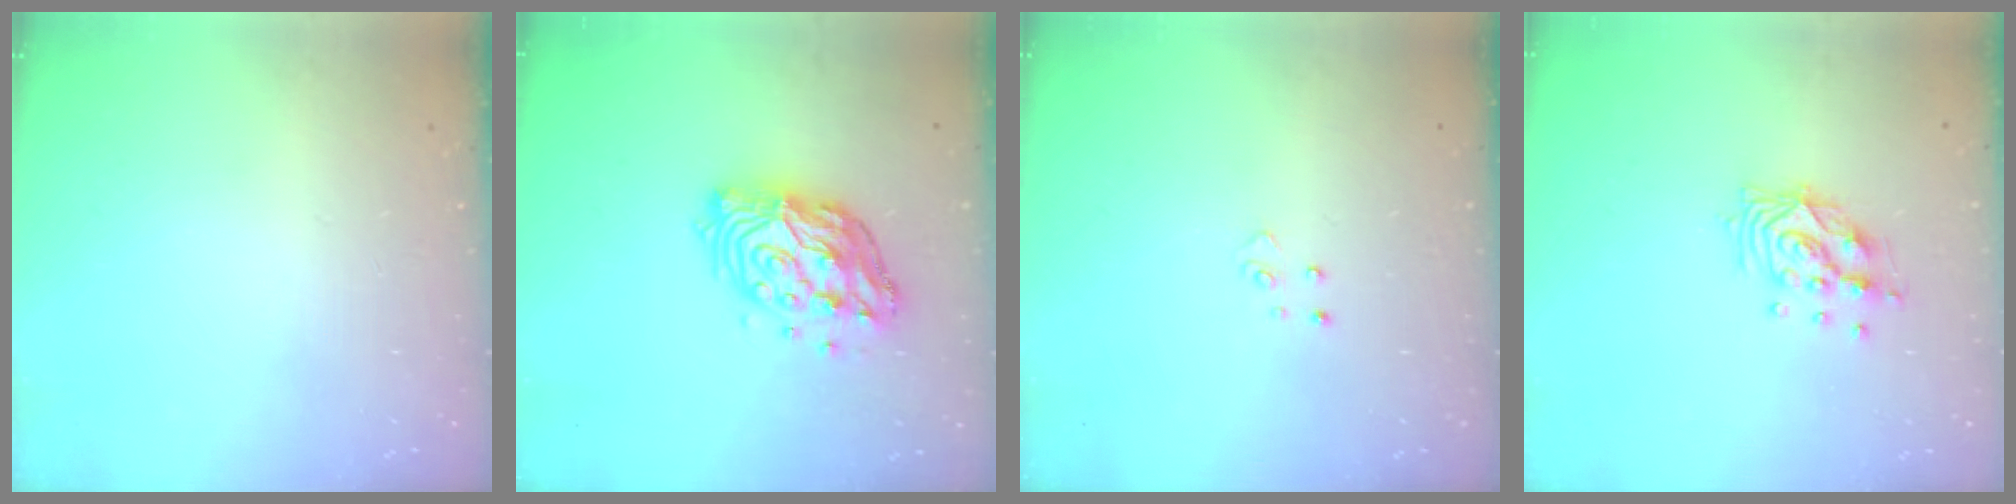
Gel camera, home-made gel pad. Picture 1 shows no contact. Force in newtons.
{"total": 13.4, "press": 13.3, "slide": 1.6}
{"total": 3.8, "press": 3.8, "slide": 0.4}
{"total": 10.6, "press": 10.5, "slide": 0.8}